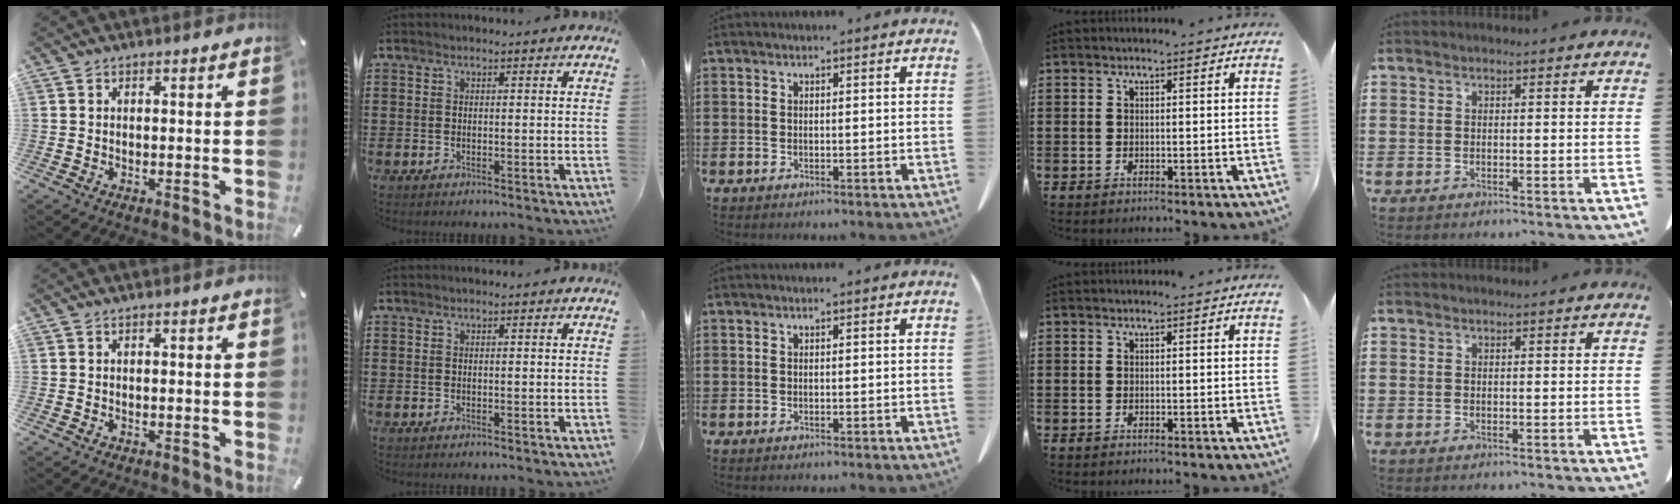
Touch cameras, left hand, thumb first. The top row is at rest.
{}